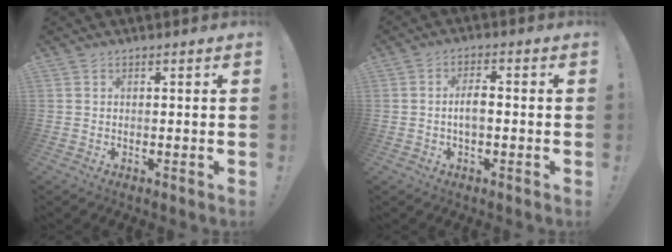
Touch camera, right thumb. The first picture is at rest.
{"total": 4.7, "force": [-0.8, 1.8, 4.2], "torque": [-0.090, 0.005, -0.021]}